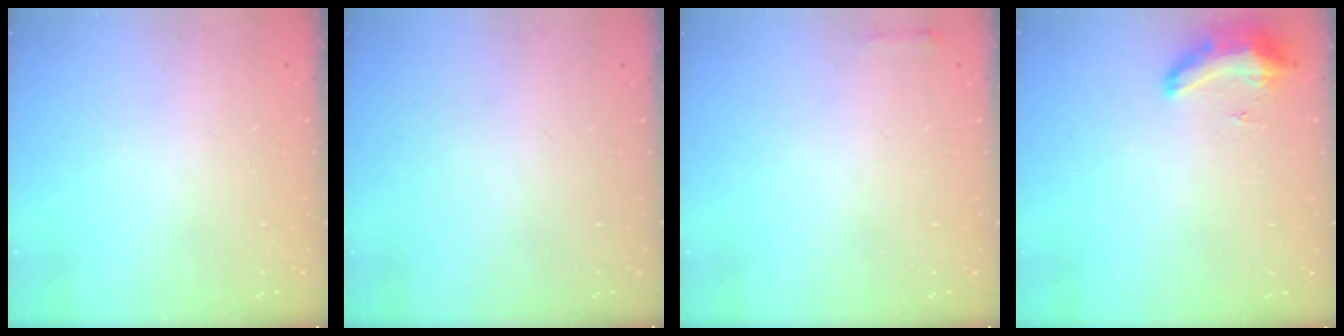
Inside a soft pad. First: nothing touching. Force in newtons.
{"total": 0.0}
{"total": 2.3, "press": 2.3, "slide": 0.5}
{"total": 8.8, "press": 8.8, "slide": 0.7}